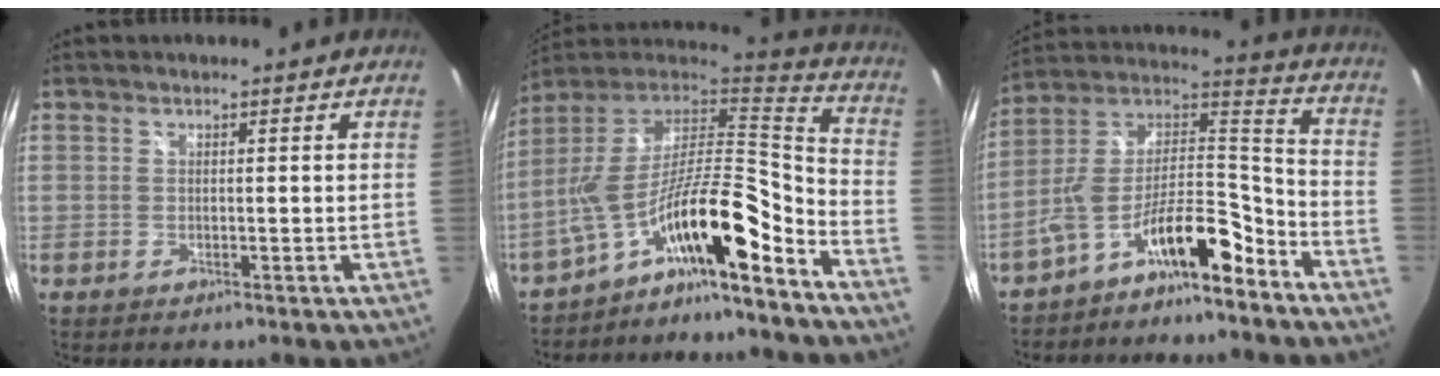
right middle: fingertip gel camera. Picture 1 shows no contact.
{"total": 17.5, "force": [-10.4, 3.5, 13.7], "torque": [-0.222, -0.012, -0.196]}
{"total": 12.9, "force": [-8.4, 4.1, 8.9], "torque": [-0.168, 0.030, -0.150]}